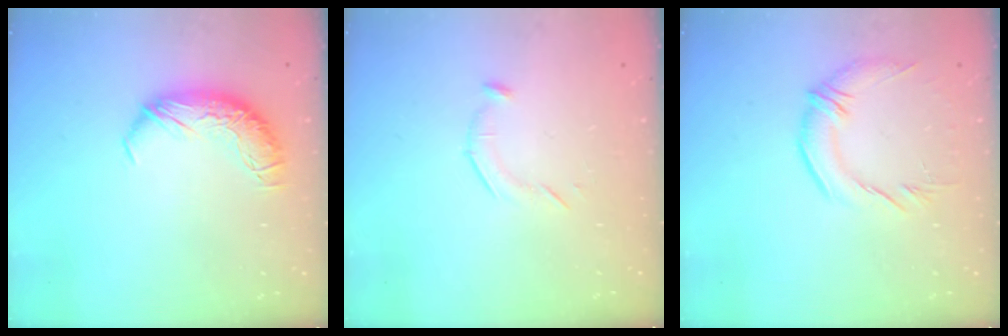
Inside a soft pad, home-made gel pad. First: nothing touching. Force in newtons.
{"total": 5.9, "press": 5.8, "slide": 1.1}
{"total": 2.7, "press": 1.0, "slide": 2.5}